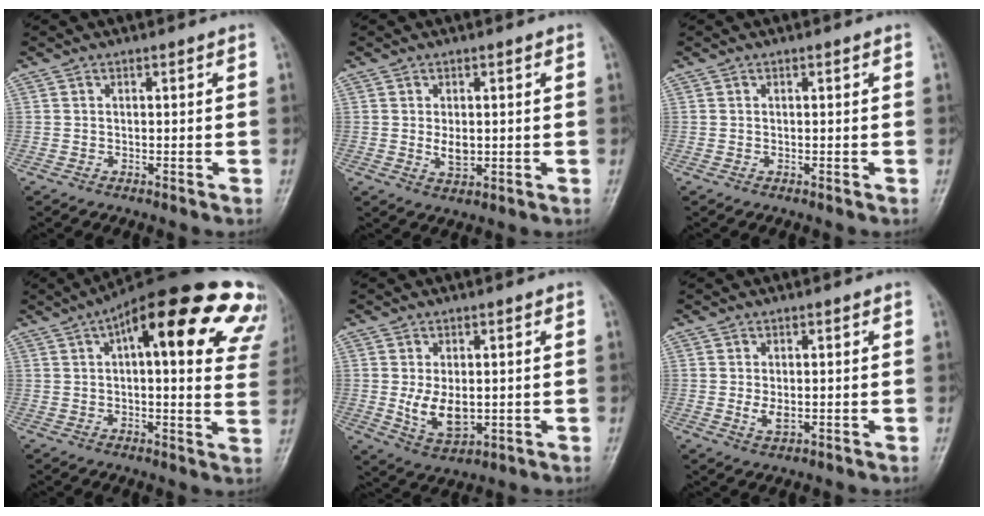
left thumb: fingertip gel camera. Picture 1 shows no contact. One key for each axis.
{"total": 3.2, "fx": 0.2, "fy": 2.0, "fz": 2.5, "tx": -0.034, "ty": -0.007, "tz": 0.007}
{"total": 0.0}
{"total": 27.9, "fx": 13.5, "fy": 9.0, "fz": 22.7, "tx": -0.246, "ty": 0.024, "tz": 0.166}
{"total": 6.9, "fx": 0.0, "fy": 4.2, "fz": 5.4, "tx": -0.084, "ty": -0.017, "tz": 0.014}
{"total": 2.5, "fx": 0.1, "fy": 1.5, "fz": 2.0, "tx": -0.034, "ty": -0.008, "tz": 0.005}